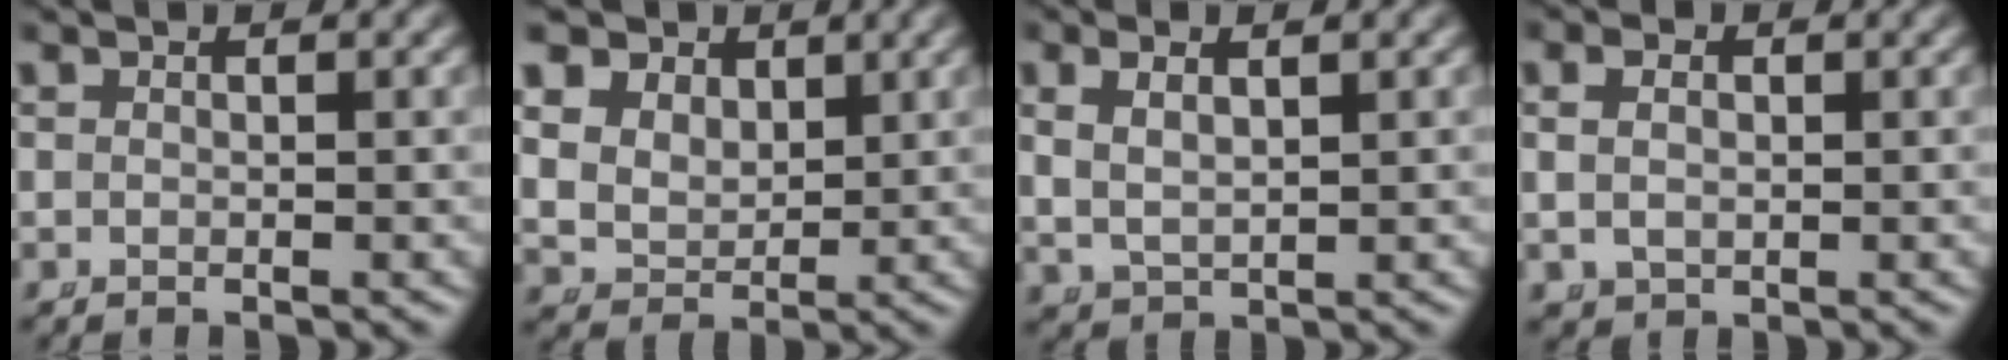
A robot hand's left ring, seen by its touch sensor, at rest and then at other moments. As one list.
[{"total": 9.2, "force": [2.6, 7.8, 4.1], "torque": [-0.110, -0.022, 0.043]}, {"total": 3.4, "force": [1.0, 2.5, 2.1], "torque": [-0.054, -0.004, 0.028]}, {"total": 2.5, "force": [0.4, 2.0, 1.4], "torque": [-0.035, -0.007, 0.016]}]